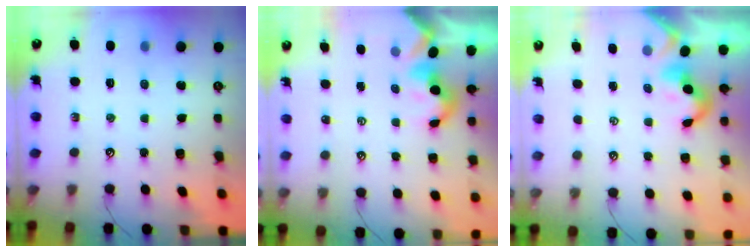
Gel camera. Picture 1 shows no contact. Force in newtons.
{"total": 1.8, "press": 1.8, "slide": 0.2}
{"total": 1.8, "press": 1.7, "slide": 0.5}